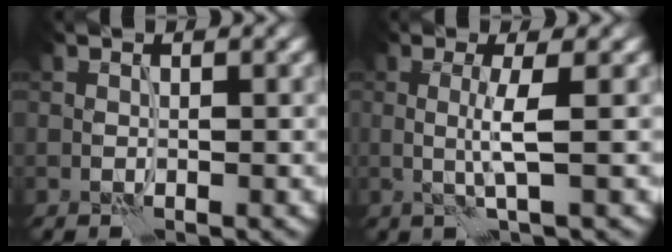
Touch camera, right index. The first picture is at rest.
{"total": 2.2, "force": [-0.3, -0.6, 2.1], "torque": [-0.044, -0.003, -0.008]}